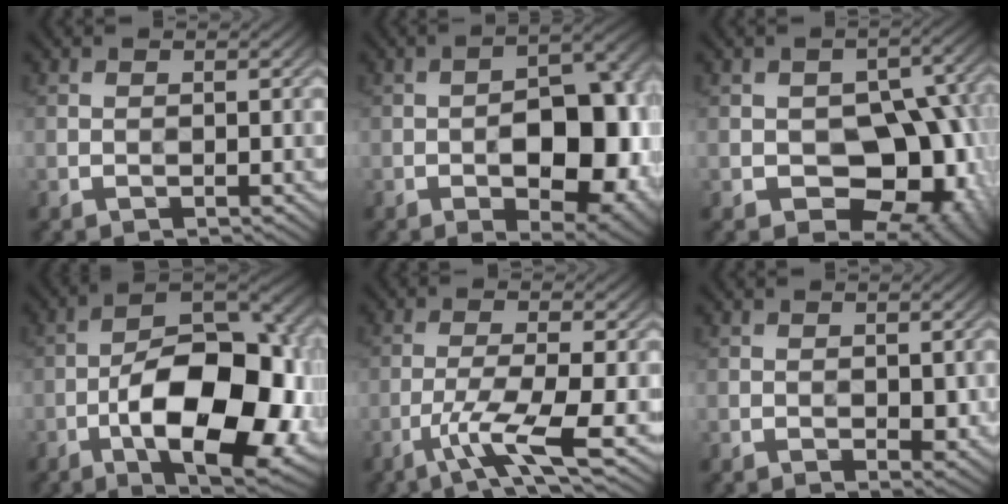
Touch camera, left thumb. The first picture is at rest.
{"total": 13.9, "force": [-3.1, 7.0, 11.6], "torque": [-0.133, -0.002, -0.040]}
{"total": 12.9, "force": [-3.4, 8.9, 8.8], "torque": [-0.084, 0.001, -0.047]}
{"total": 17.5, "force": [-5.9, 7.9, 14.4], "torque": [-0.210, 0.003, -0.103]}
{"total": 7.1, "force": [-3.4, 1.0, 6.1], "torque": [-0.112, 0.001, -0.066]}
{"total": 2.0, "force": [-0.1, 1.0, 1.7], "torque": [-0.021, -0.004, 0.003]}